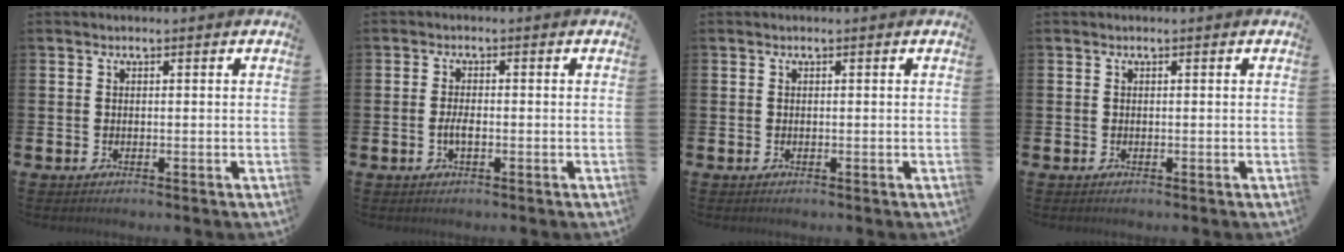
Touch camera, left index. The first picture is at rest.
{"total": 1.9, "force": [-0.5, 0.7, 1.7], "torque": [-0.029, 0.001, -0.011]}
{"total": 0.0}
{"total": 0.0}